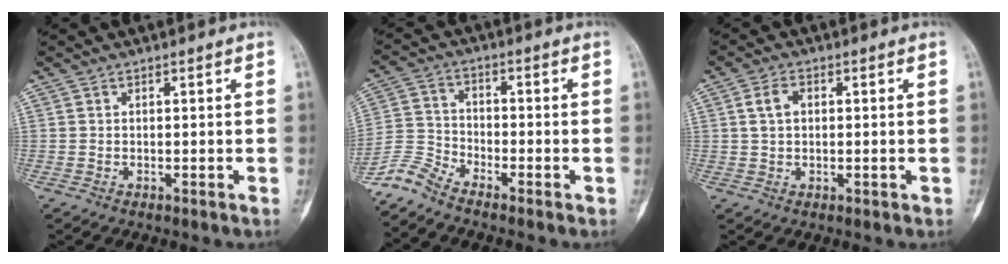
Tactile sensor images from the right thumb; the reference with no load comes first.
{"total": 5.8, "force": [-5.5, 1.3, 1.1], "torque": [-0.023, 0.025, -0.126]}
{"total": 3.9, "force": [0.6, 2.8, 2.7], "torque": [-0.047, 0.008, 0.007]}